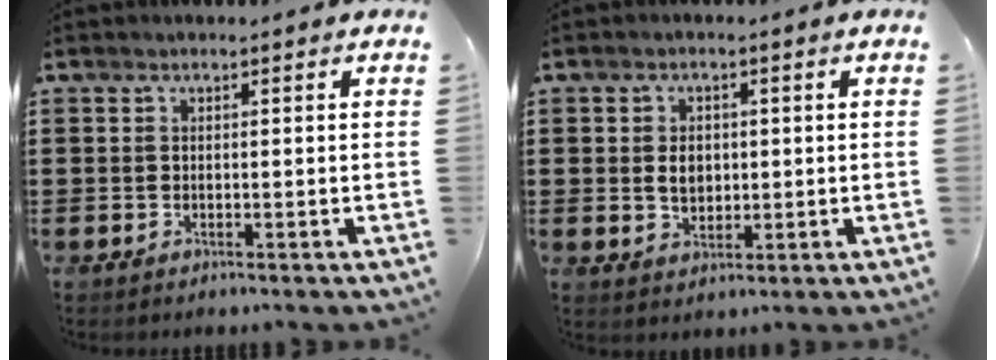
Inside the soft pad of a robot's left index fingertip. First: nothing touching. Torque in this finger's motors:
{"motor_torque": [1.14, 0.57, 0.49, 0.07]}